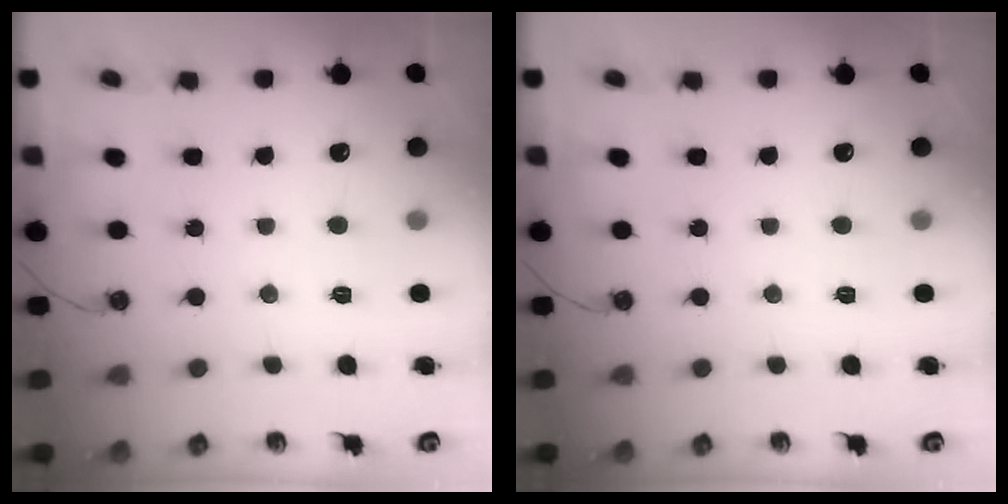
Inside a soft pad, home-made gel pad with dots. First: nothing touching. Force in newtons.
{"total": 0.0}